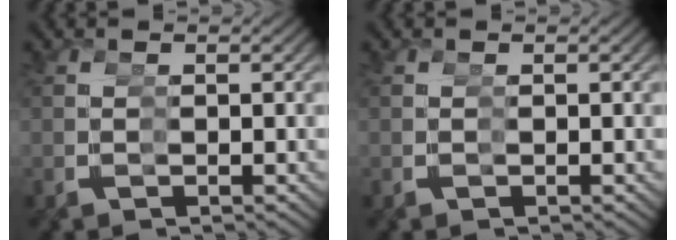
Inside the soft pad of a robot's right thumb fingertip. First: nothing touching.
{"total": 0.0}